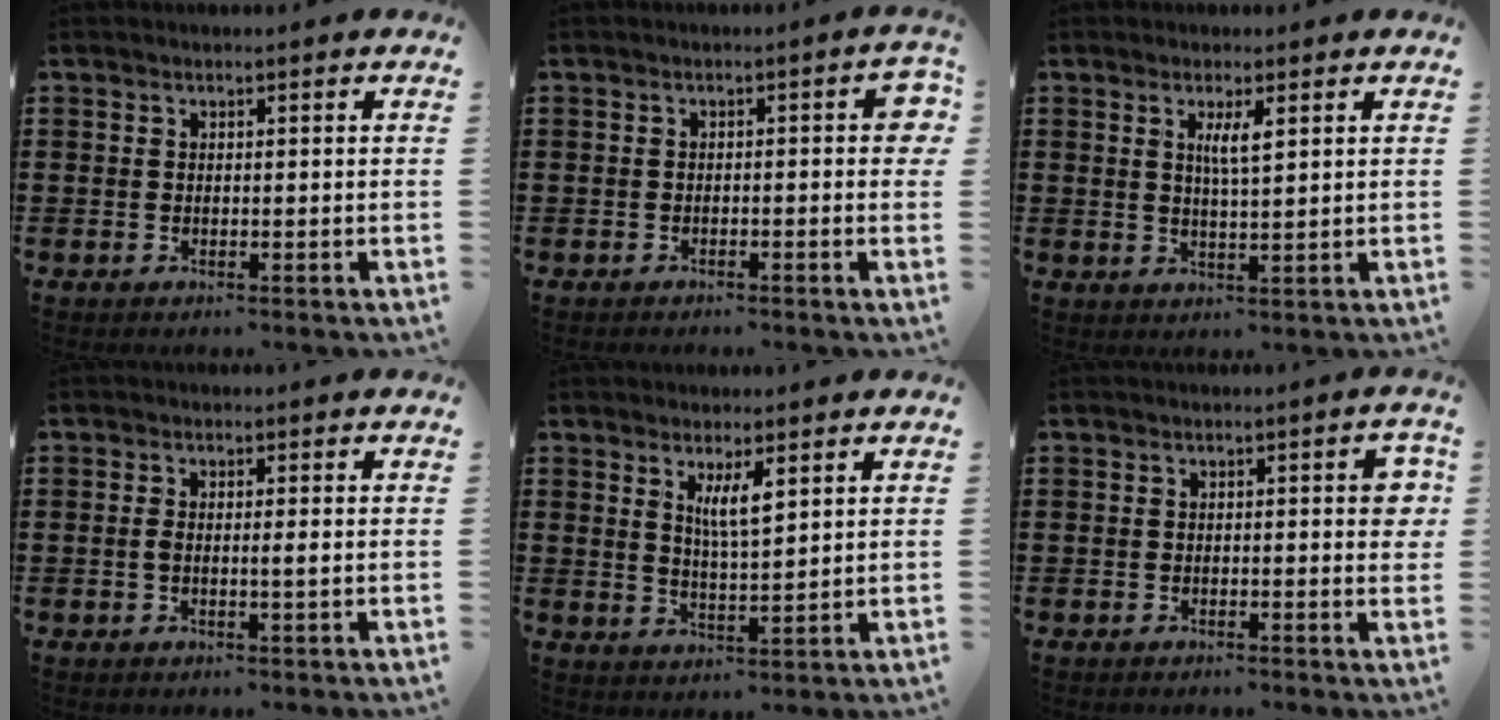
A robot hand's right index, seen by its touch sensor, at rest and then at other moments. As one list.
[{"total": 2.6, "force": [-0.8, 0.4, 2.5], "torque": [-0.033, -0.003, -0.015]}, {"total": 3.3, "force": [1.2, 0.6, 3.0], "torque": [-0.062, 0.003, 0.017]}, {"total": 1.8, "force": [-0.2, 0.2, 1.7], "torque": [-0.035, -0.002, -0.005]}, {"total": 4.3, "force": [2.1, 1.0, 3.6], "torque": [-0.077, 0.005, 0.035]}, {"total": 3.0, "force": [0.0, 0.5, 3.0], "torque": [-0.036, -0.006, -0.004]}]